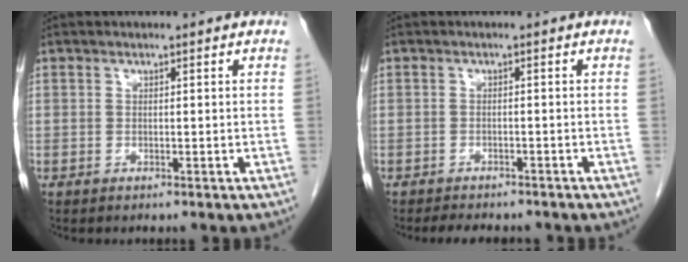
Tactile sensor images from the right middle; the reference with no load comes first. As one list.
[{"total": 5.9, "force": [-5.1, 1.9, 2.2], "torque": [-0.033, -0.003, -0.064]}]